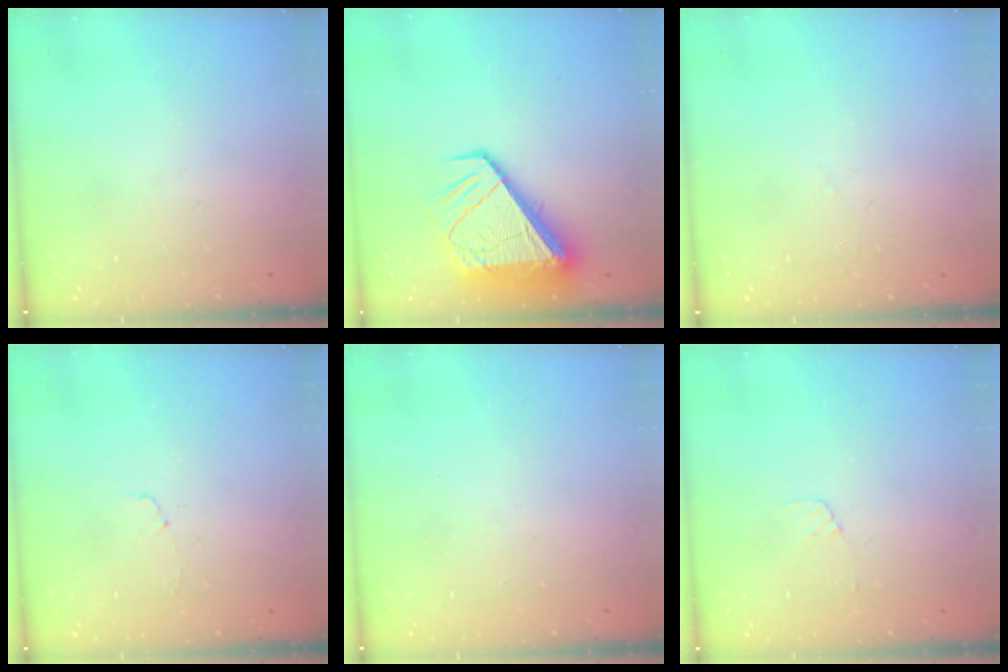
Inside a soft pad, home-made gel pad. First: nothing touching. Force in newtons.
{"total": 16.0, "press": 15.9, "slide": 1.9}
{"total": 2.6, "press": 2.5, "slide": 0.5}
{"total": 3.8, "press": 3.8, "slide": 0.3}
{"total": 1.5, "press": 1.4, "slide": 0.2}
{"total": 4.7, "press": 4.7, "slide": 0.4}